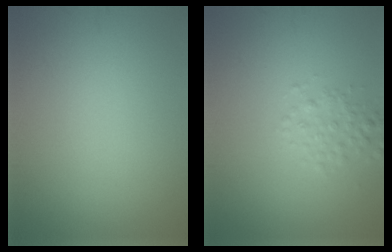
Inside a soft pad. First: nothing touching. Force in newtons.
{"total": 1.8, "press": 1.8, "slide": 0.1}